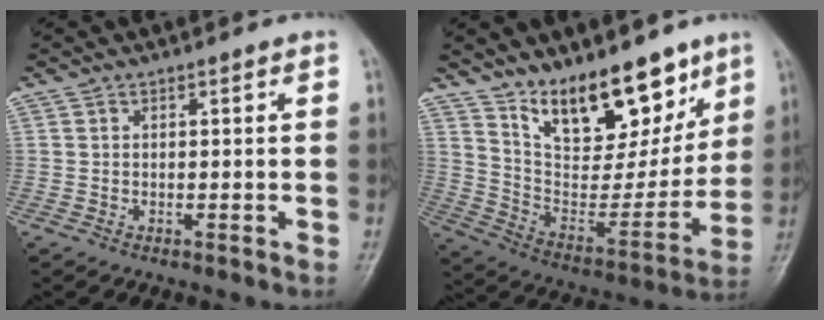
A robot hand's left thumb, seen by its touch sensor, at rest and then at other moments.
{"total": 19.1, "force": [12.9, 8.7, 11.1], "torque": [-0.113, -0.082, 0.227]}